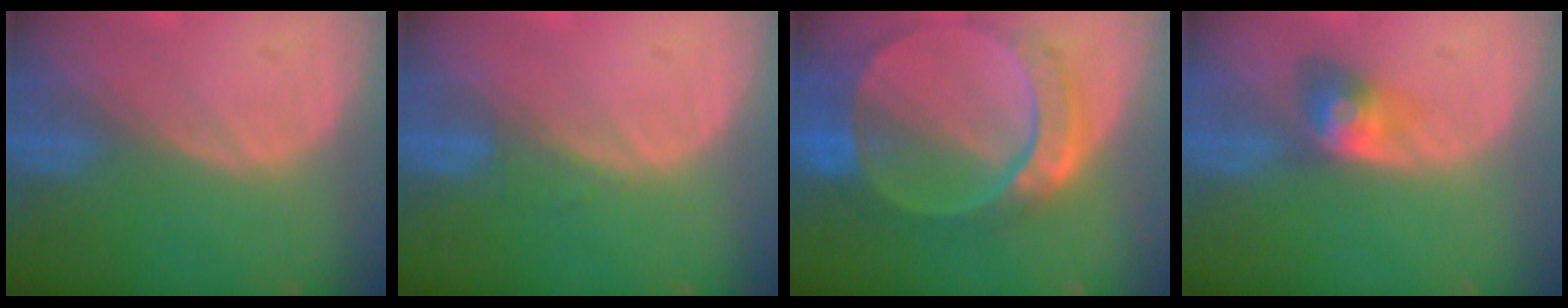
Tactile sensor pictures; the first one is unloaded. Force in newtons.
{"total": 0.7, "press": 0.7, "slide": 0.1}
{"total": 9.6, "press": 8.3, "slide": 4.8}
{"total": 3.9, "press": 3.9, "slide": 0.2}